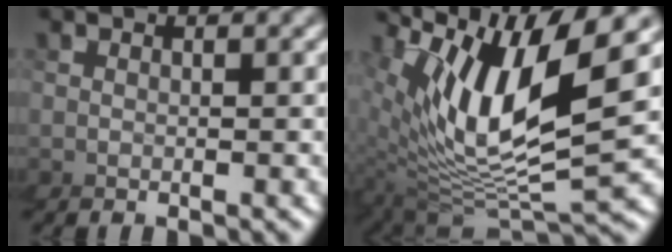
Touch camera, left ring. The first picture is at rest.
{"total": 8.3, "force": [3.0, 3.9, 6.6], "torque": [-0.148, 0.026, 0.035]}